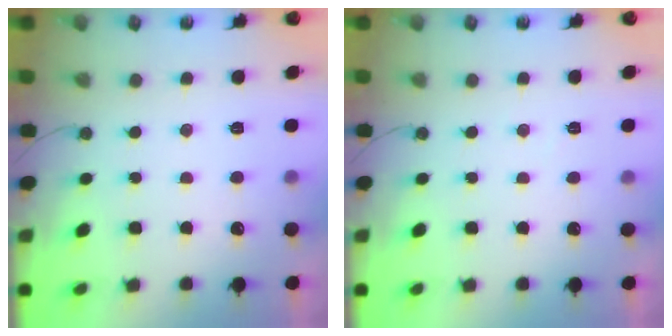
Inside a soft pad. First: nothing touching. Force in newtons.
{"total": 2.9, "press": 2.9, "slide": 0.5}